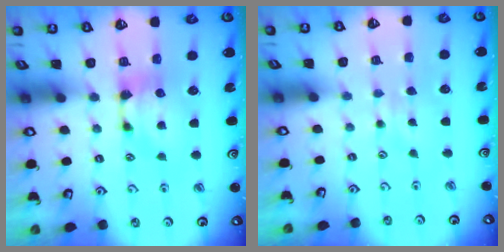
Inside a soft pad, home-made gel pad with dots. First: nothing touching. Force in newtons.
{"total": 3.0, "press": 2.9, "slide": 0.3}